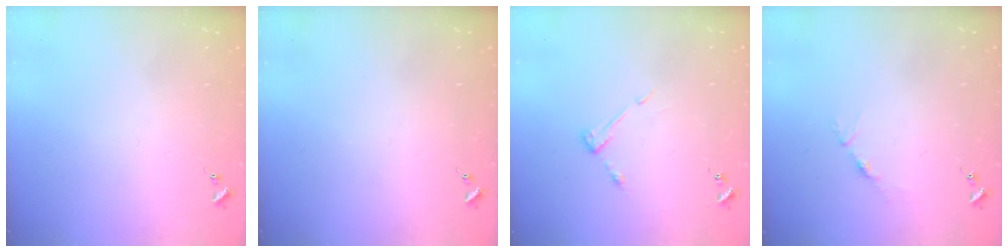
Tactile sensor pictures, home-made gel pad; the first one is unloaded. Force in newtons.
{"total": 0.0}
{"total": 5.0, "press": 4.9, "slide": 0.4}
{"total": 4.0, "press": 3.9, "slide": 0.5}